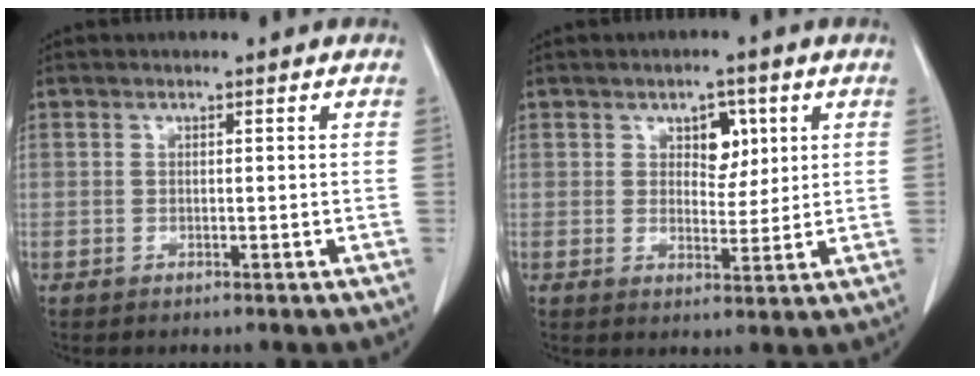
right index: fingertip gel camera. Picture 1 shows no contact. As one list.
[{"total": 4.6, "force": [1.8, 2.8, 3.1], "torque": [-0.040, 0.006, 0.030]}]